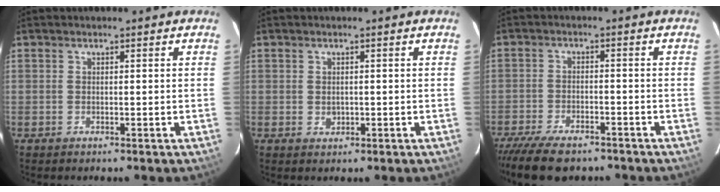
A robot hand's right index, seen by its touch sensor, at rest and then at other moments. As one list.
[{"total": 1.4, "force": [-0.1, 1.2, 0.5], "torque": [-0.004, 0.001, 0.000]}, {"total": 11.3, "force": [-9.2, 3.9, 5.2], "torque": [-0.125, -0.027, -0.156]}]